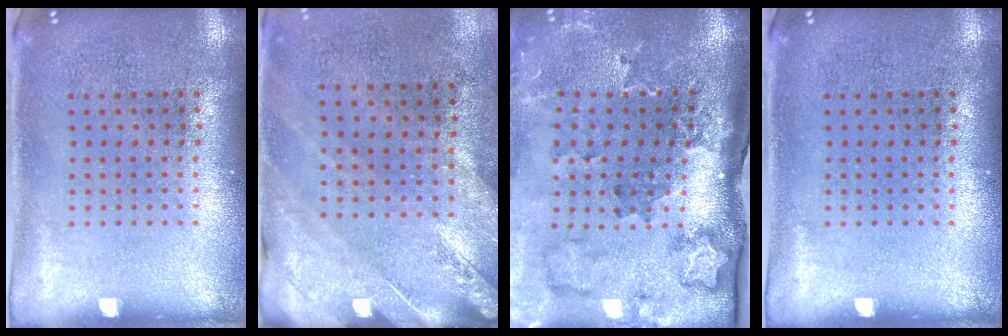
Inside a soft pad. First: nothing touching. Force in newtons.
{"total": 2.4, "press": 2.0, "slide": 1.3}
{"total": 2.3, "press": 2.0, "slide": 1.2}
{"total": 0.0}